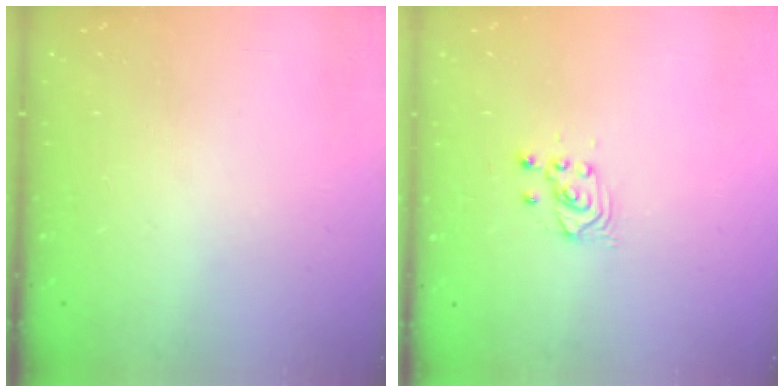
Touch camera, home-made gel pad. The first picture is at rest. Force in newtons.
{"total": 2.6, "press": 2.6, "slide": 0.1}